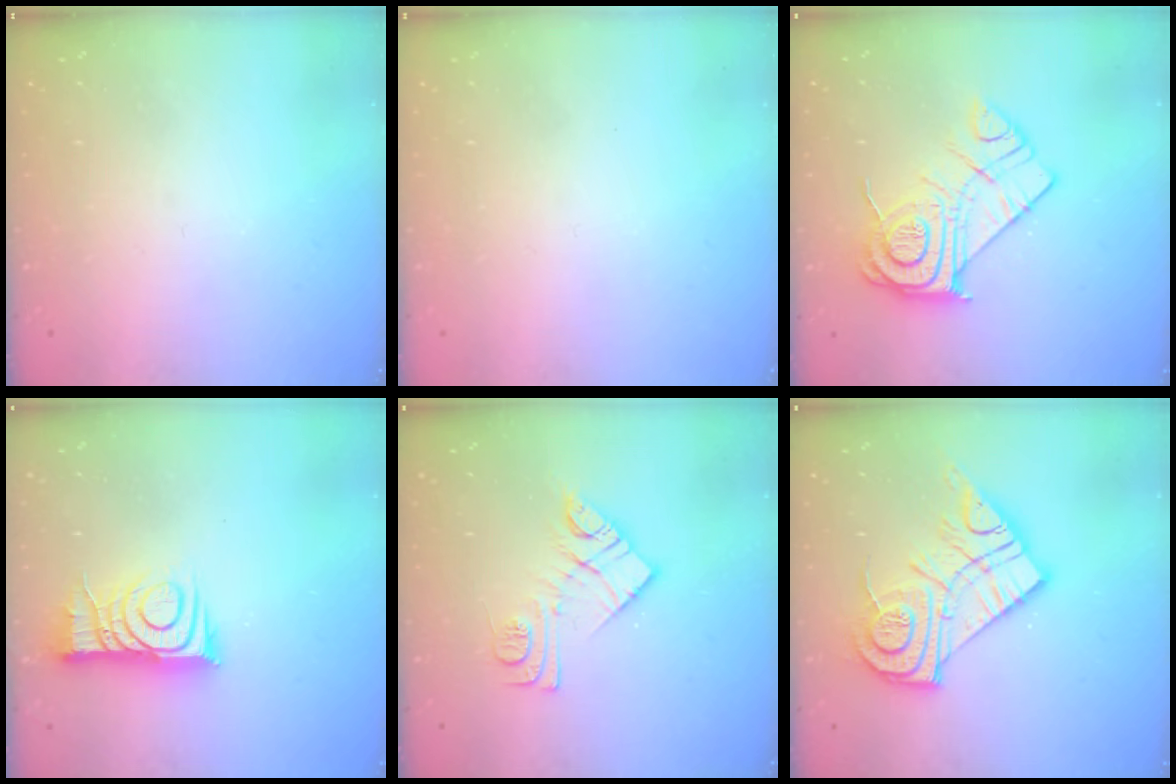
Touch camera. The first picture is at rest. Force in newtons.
{"total": 1.7, "press": 1.6, "slide": 0.1}
{"total": 15.7, "press": 15.6, "slide": 1.4}
{"total": 9.7, "press": 9.6, "slide": 1.0}
{"total": 11.8, "press": 11.8, "slide": 0.6}
{"total": 18.5, "press": 18.5, "slide": 1.5}